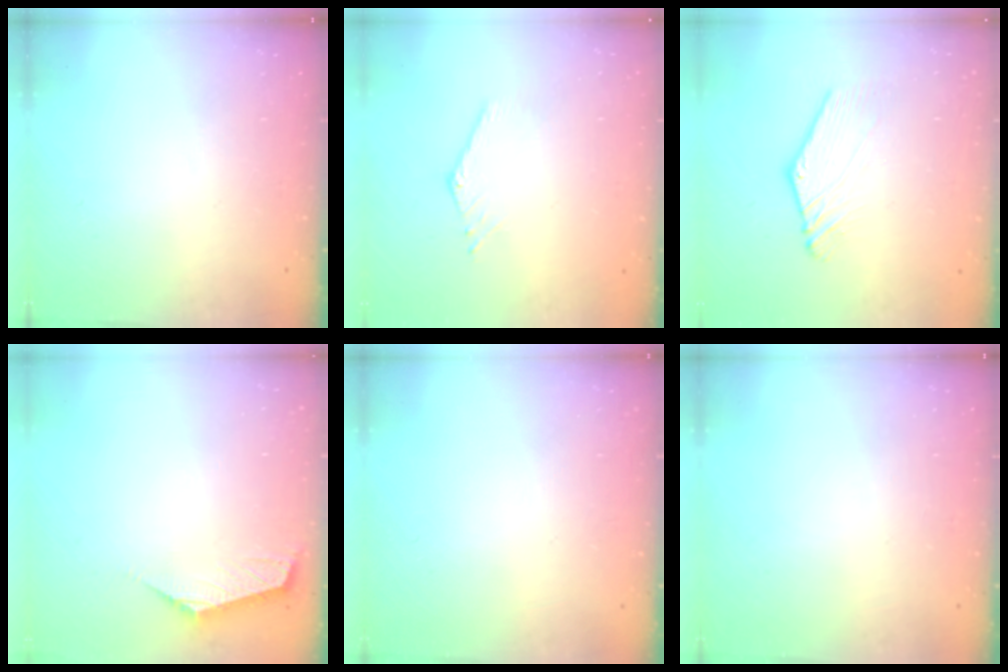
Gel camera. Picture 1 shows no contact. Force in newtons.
{"total": 1.9, "press": 1.9, "slide": 0.1}
{"total": 1.0, "press": 0.9, "slide": 0.2}
{"total": 0.9, "press": 0.9, "slide": 0.2}
{"total": 0.0}
{"total": 0.0}